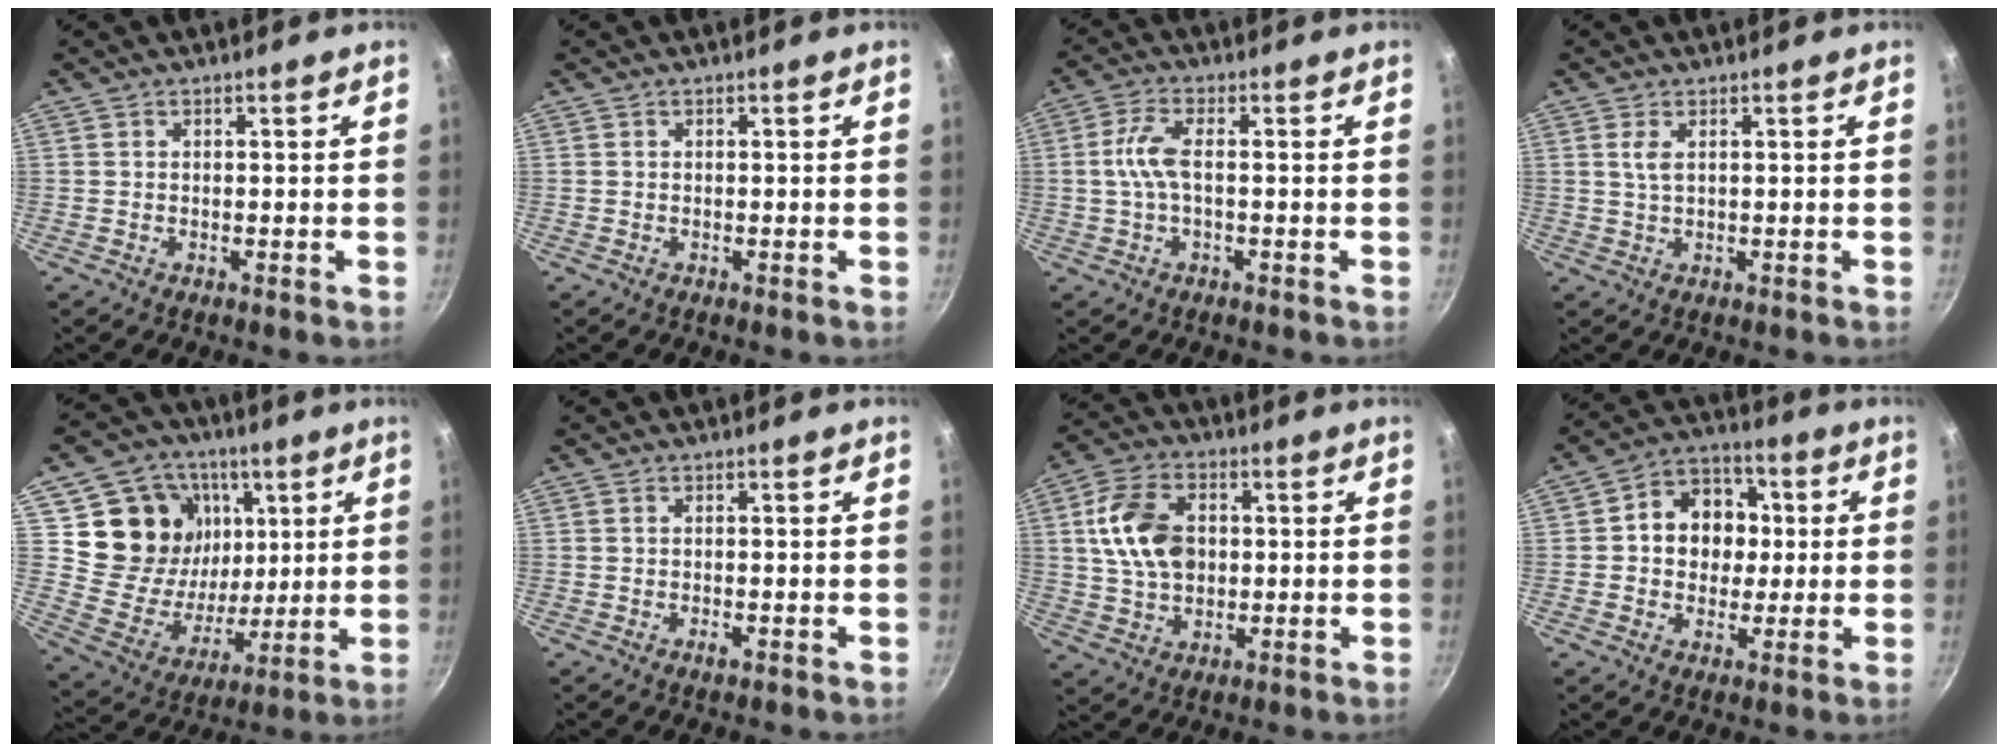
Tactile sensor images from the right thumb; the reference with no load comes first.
{"total": 0.0}
{"total": 5.6, "force": [-0.3, 2.2, 5.2], "torque": [-0.124, 0.015, -0.011]}
{"total": 2.3, "force": [0.8, 1.0, 2.0], "torque": [-0.039, -0.004, 0.016]}
{"total": 18.5, "force": [6.5, 15.6, 7.5], "torque": [-0.097, -0.032, 0.117]}
{"total": 1.0, "force": [-0.3, 0.4, 0.9], "torque": [-0.016, 0.000, -0.005]}
{"total": 12.9, "force": [1.8, 8.9, 9.1], "torque": [-0.148, 0.008, 0.028]}
{"total": 12.2, "force": [1.2, 10.1, 6.6], "torque": [-0.056, 0.015, 0.004]}